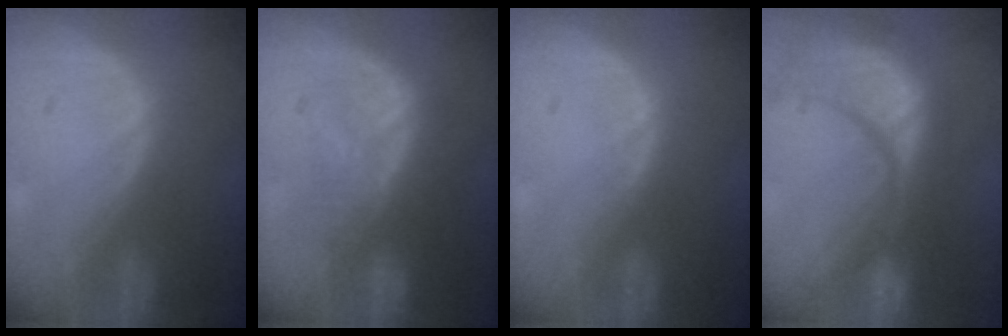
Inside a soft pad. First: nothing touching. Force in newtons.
{"total": 8.2, "press": 8.0, "slide": 1.6}
{"total": 0.7, "press": 0.5, "slide": 0.5}
{"total": 15.5, "press": 12.2, "slide": 9.6}